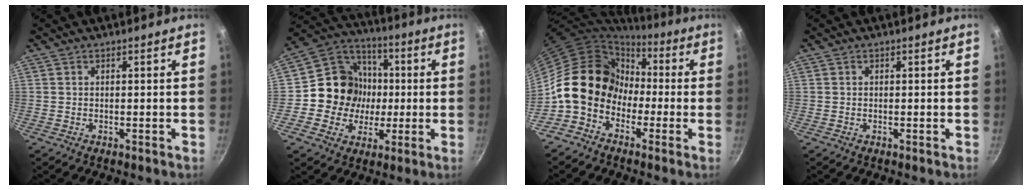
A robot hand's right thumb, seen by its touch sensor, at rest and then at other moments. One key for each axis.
{"total": 14.8, "fx": -0.5, "fy": 13.7, "fz": 5.3, "tx": -0.056, "ty": 0.025, "tz": -0.021}
{"total": 13.6, "fx": -1.9, "fy": 11.3, "fz": 7.2, "tx": -0.078, "ty": 0.042, "tz": -0.046}
{"total": 0.0}